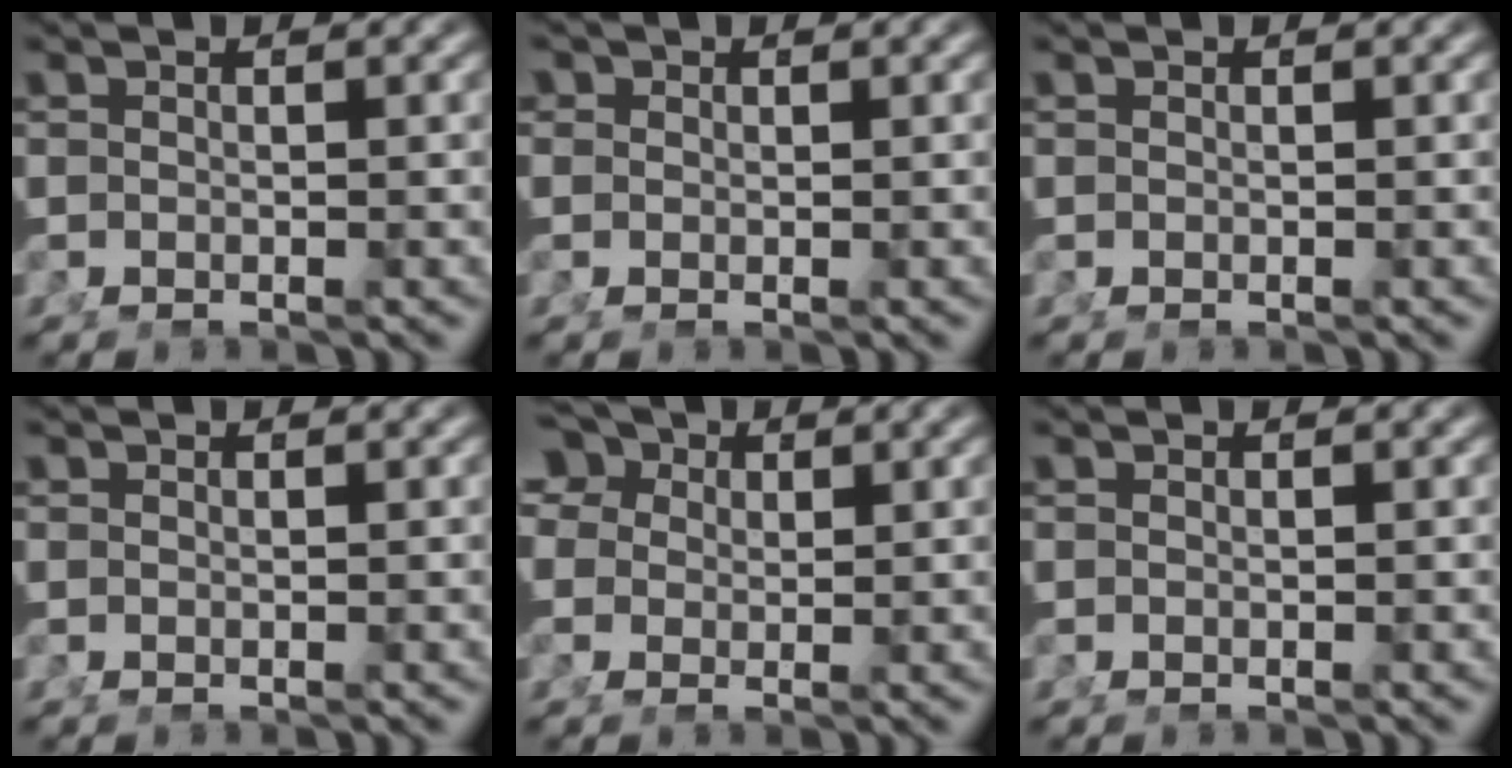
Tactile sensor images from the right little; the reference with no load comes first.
{"total": 1.6, "force": [0.2, 1.5, 0.4], "torque": [-0.019, -0.006, 0.004]}
{"total": 0.0}
{"total": 0.7, "force": [0.0, 0.7, -0.1], "torque": [-0.005, -0.005, 0.002]}
{"total": 6.8, "force": [2.9, 4.9, 3.7], "torque": [-0.066, -0.001, 0.044]}
{"total": 0.0}